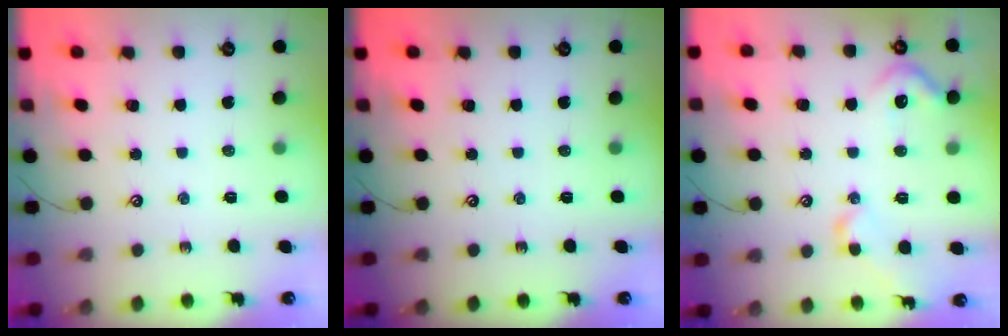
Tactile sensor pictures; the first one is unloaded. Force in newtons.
{"total": 0.0}
{"total": 5.9, "press": 5.8, "slide": 0.8}